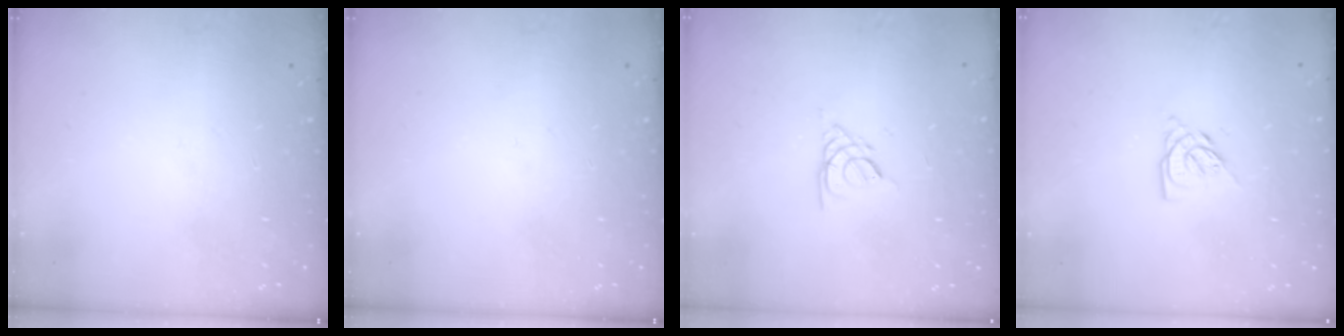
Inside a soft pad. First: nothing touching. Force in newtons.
{"total": 0.0}
{"total": 2.7, "press": 2.7, "slide": 0.4}
{"total": 6.5, "press": 6.5, "slide": 0.6}